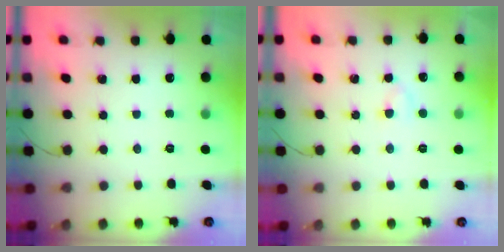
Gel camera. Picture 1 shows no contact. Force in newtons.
{"total": 2.3, "press": 2.1, "slide": 1.0}